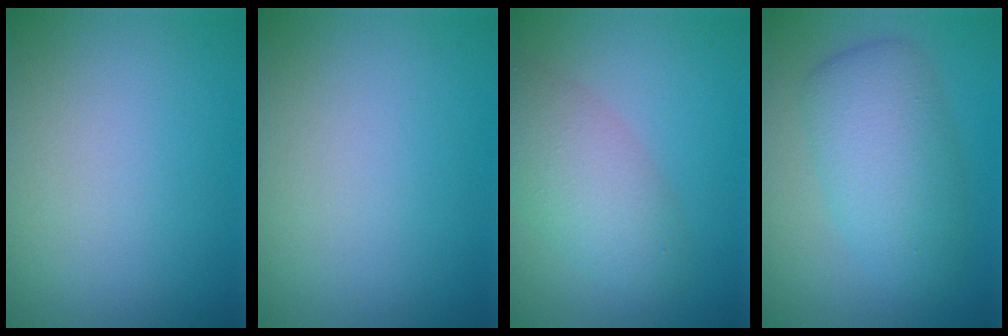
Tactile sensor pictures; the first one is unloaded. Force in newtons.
{"total": 0.0}
{"total": 4.4, "press": 4.4, "slide": 0.2}
{"total": 3.9, "press": 3.8, "slide": 0.4}